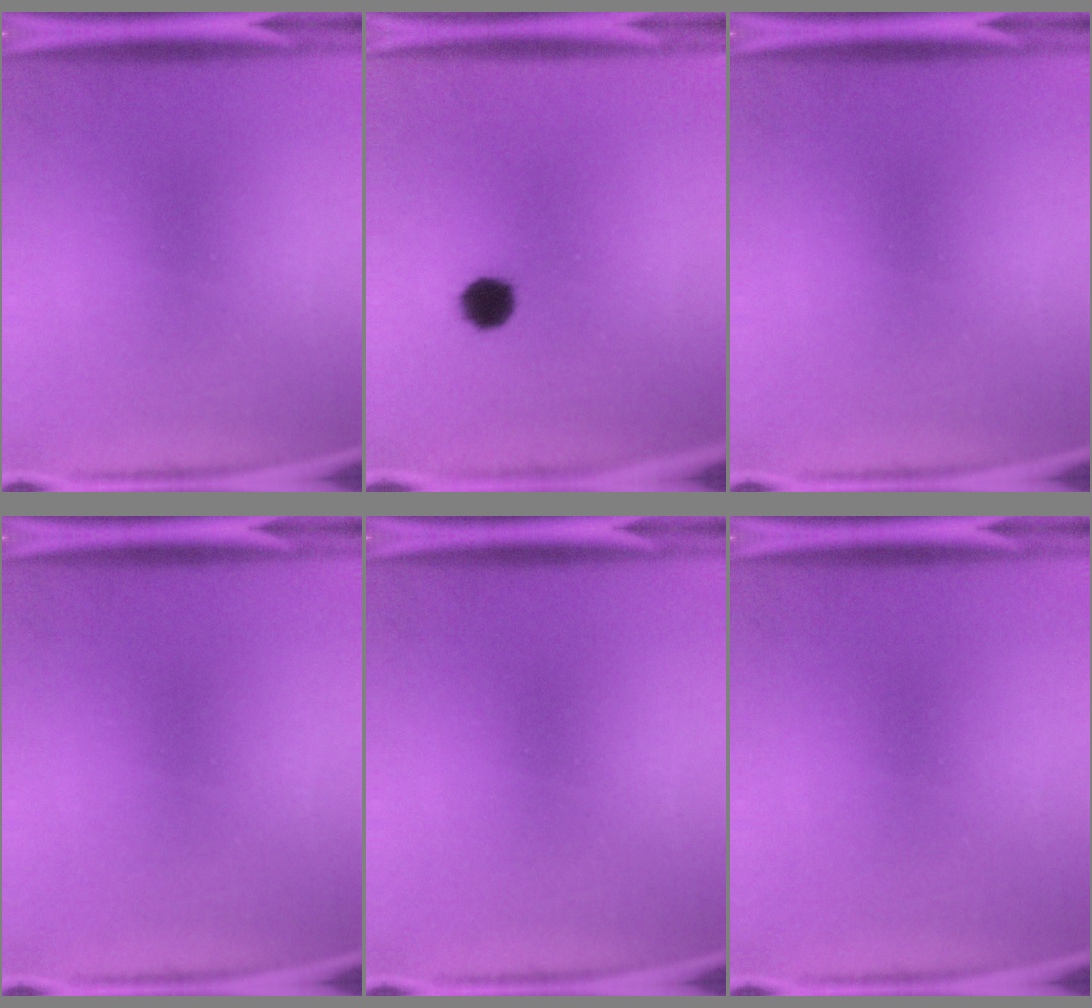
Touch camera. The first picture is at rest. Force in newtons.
{"total": 4.3}
{"total": 0.0}
{"total": 0.0}
{"total": 0.0}
{"total": 0.0}